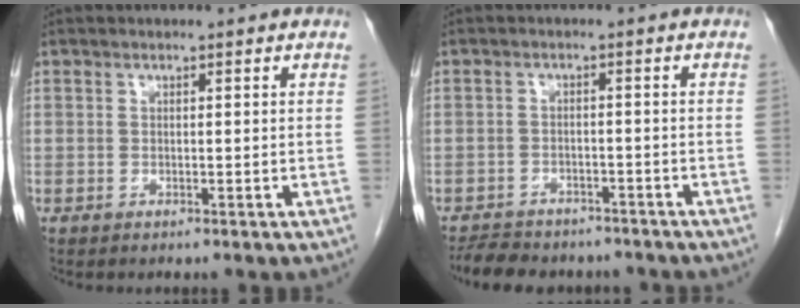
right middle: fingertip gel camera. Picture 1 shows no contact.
{"total": 9.5, "force": [-8.2, 3.6, 3.0], "torque": [-0.056, -0.003, -0.111]}